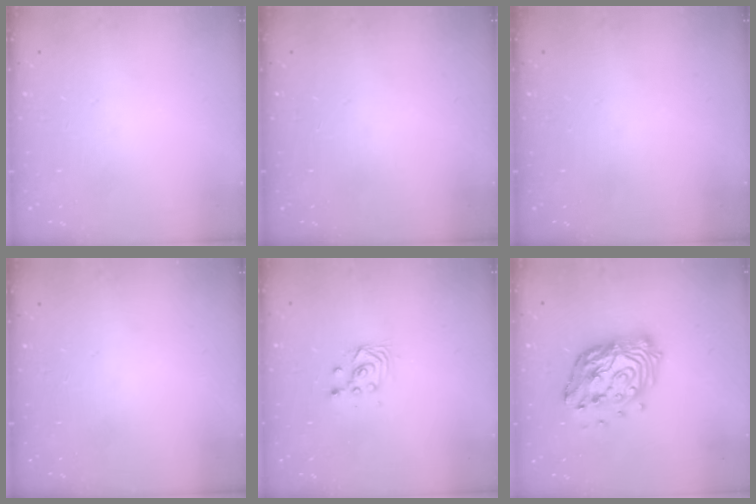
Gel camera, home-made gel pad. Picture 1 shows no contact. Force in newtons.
{"total": 0.0}
{"total": 0.0}
{"total": 0.0}
{"total": 3.3, "press": 3.1, "slide": 1.1}
{"total": 17.1, "press": 17.0, "slide": 1.9}